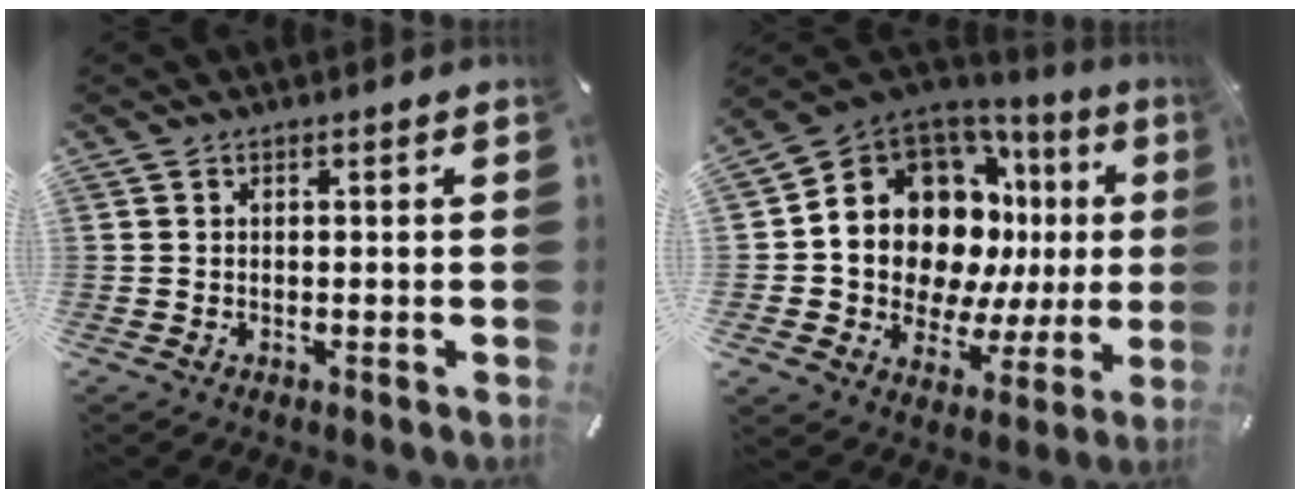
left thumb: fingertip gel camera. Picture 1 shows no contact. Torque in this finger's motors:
{"motor_torque": [1.68, 1.57, 0.65, -0.12, 0.57]}